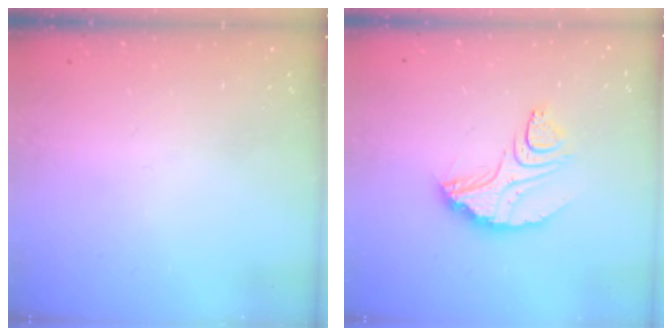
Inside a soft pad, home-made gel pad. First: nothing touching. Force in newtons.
{"total": 9.9, "press": 9.8, "slide": 0.8}